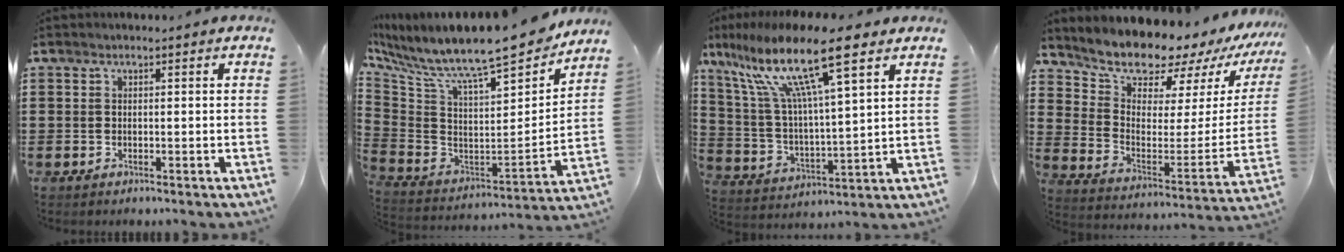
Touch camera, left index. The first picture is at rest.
{"total": 11.2, "force": [9.5, 1.4, 5.9], "torque": [-0.131, -0.082, 0.151]}
{"total": 14.1, "force": [9.2, 1.8, 10.5], "torque": [-0.228, -0.041, 0.150]}
{"total": 10.2, "force": [9.7, 2.4, 2.0], "torque": [-0.065, -0.091, 0.164]}